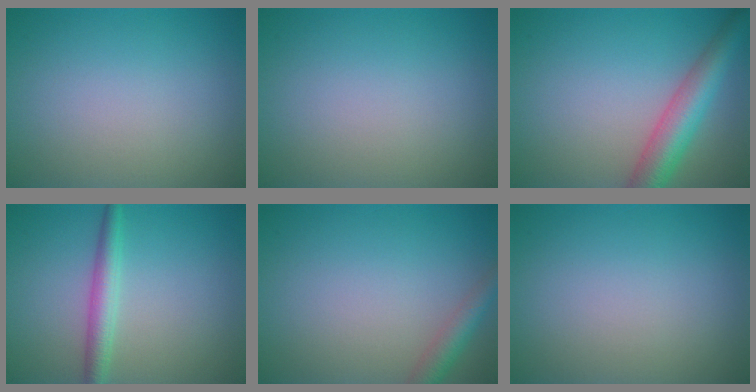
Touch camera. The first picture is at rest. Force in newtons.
{"total": 0.0}
{"total": 5.3, "press": 5.3, "slide": 0.2}
{"total": 2.7, "press": 2.7, "slide": 0.1}
{"total": 2.4, "press": 2.4, "slide": 0.1}
{"total": 0.0}